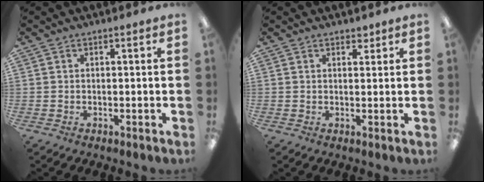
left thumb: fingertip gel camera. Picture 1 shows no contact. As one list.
[{"total": 1.8, "force": [1.4, 0.9, 0.7], "torque": [0.001, -0.006, 0.023]}]